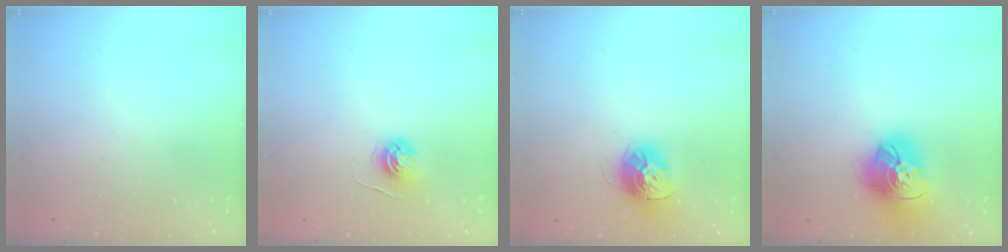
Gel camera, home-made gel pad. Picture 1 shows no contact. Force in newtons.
{"total": 5.3, "press": 5.3, "slide": 0.5}
{"total": 12.7, "press": 12.7, "slide": 1.0}
{"total": 18.3, "press": 18.2, "slide": 2.1}